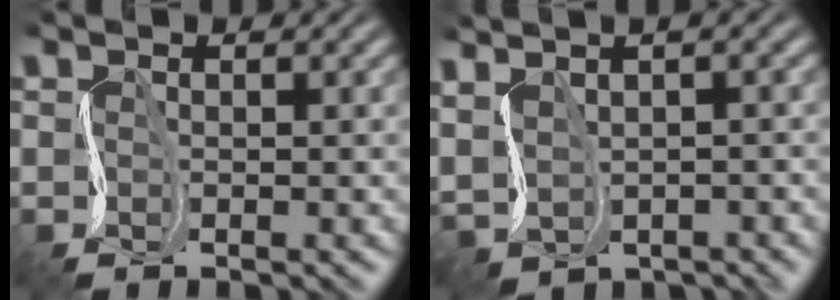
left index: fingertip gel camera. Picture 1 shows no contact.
{"total": 0.0}